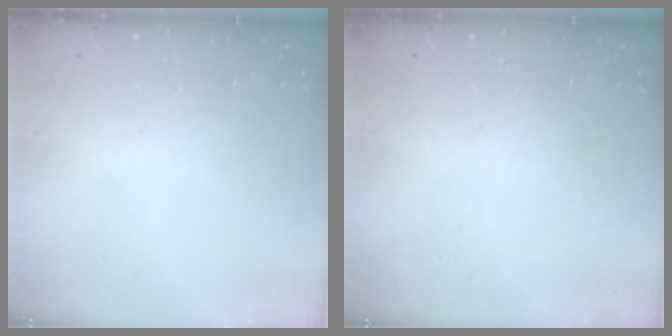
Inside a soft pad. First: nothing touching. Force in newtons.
{"total": 0.0}